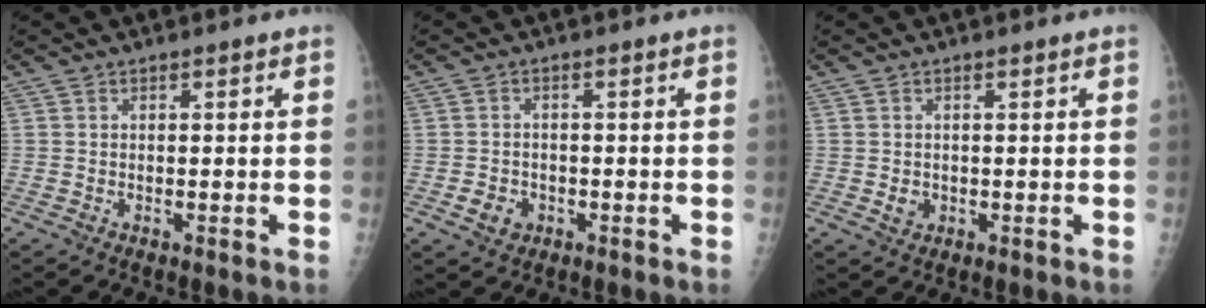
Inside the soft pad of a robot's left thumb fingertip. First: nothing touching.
{"total": 3.3, "force": [-1.1, 2.7, 1.4], "torque": [-0.014, 0.004, -0.014]}
{"total": 1.8, "force": [0.0, 1.5, 0.8], "torque": [-0.008, 0.000, 0.005]}